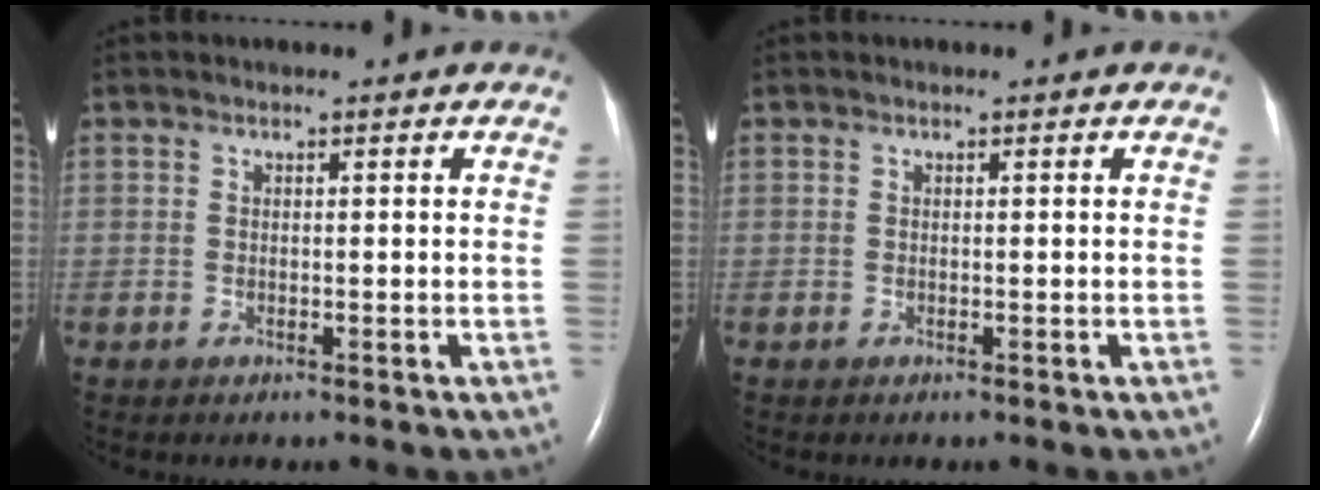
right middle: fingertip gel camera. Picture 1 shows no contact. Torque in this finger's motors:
{"motor_torque": [0.00, 0.00, 0.00, 0.00]}